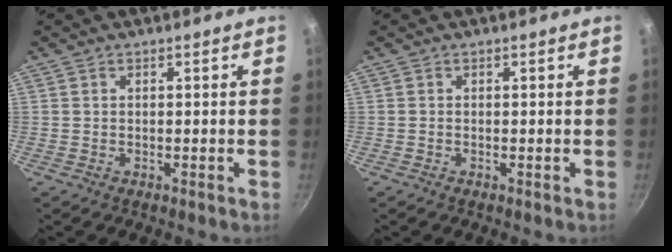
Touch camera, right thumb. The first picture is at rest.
{"total": 0.0}